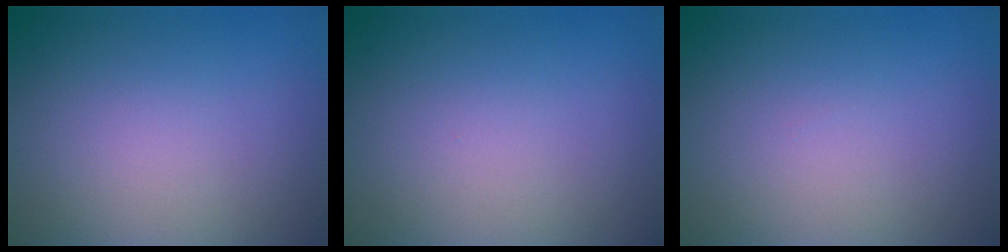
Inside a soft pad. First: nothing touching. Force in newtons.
{"total": 0.0}
{"total": 0.0}